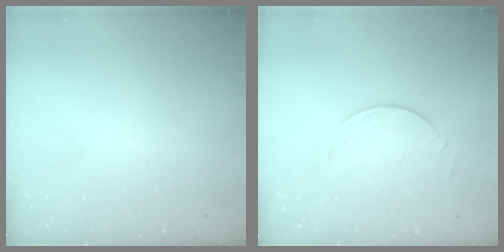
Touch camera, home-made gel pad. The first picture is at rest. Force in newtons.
{"total": 3.9, "press": 3.8, "slide": 0.5}